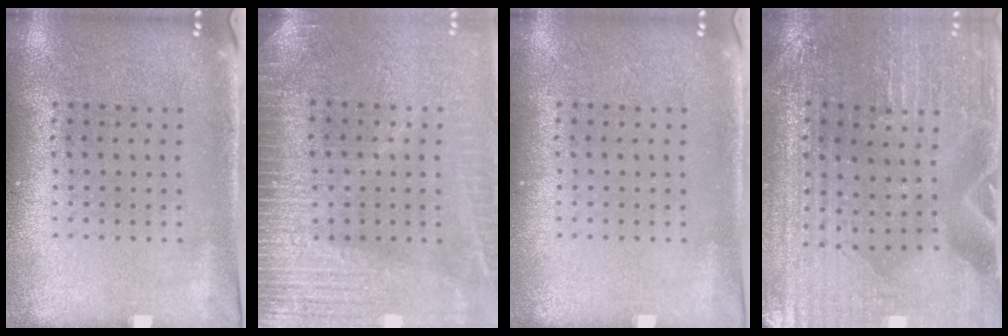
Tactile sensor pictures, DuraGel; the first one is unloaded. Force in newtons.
{"total": 3.5, "press": 3.1, "slide": 1.6}
{"total": 0.0}
{"total": 1.7, "press": 1.7, "slide": 0.2}